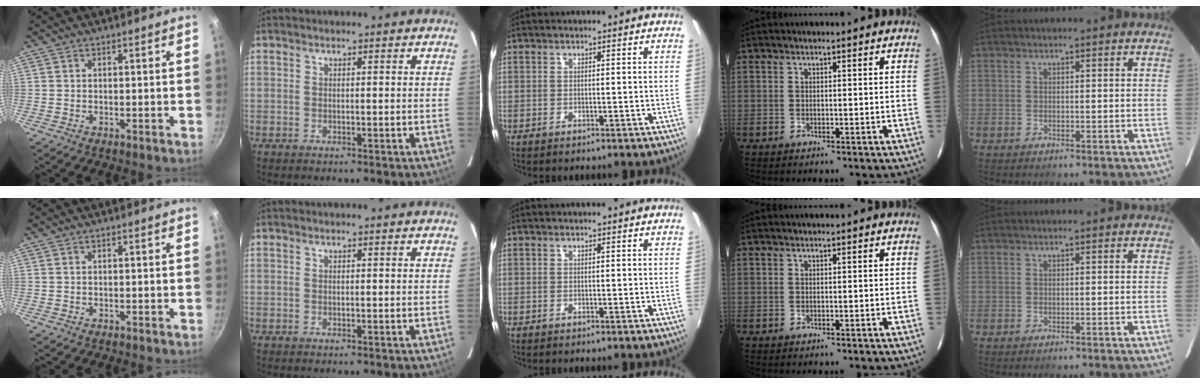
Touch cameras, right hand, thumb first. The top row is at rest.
{}